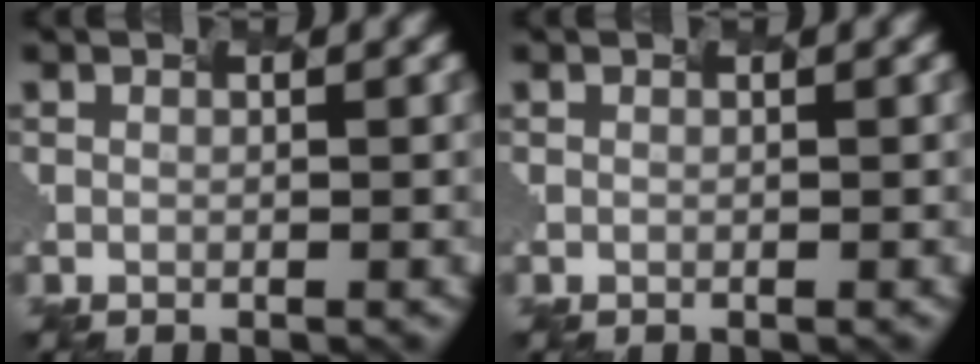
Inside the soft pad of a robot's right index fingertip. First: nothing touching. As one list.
[{"total": 0.0}]